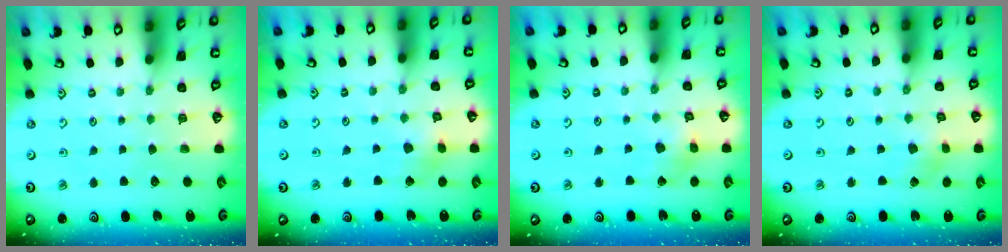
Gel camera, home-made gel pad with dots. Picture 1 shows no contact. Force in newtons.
{"total": 4.8, "press": 4.7, "slide": 0.5}
{"total": 6.1, "press": 6.1, "slide": 0.5}
{"total": 3.0, "press": 3.0, "slide": 0.4}